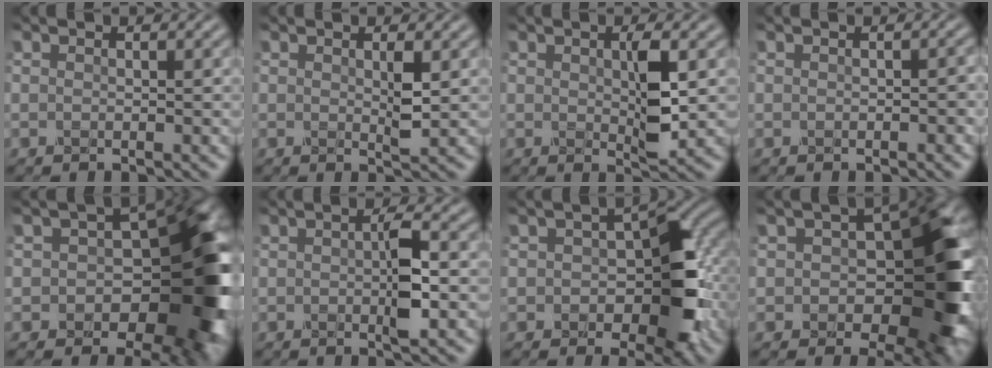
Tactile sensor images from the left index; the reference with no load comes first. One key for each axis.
{"total": 1.7, "fx": 0.4, "fy": 0.2, "fz": 1.6, "tx": -0.029, "ty": -0.003, "tz": 0.006}
{"total": 3.5, "fx": 0.5, "fy": 0.9, "fz": 3.4, "tx": -0.061, "ty": -0.004, "tz": 0.011}
{"total": 0.8, "fx": -0.1, "fy": 0.4, "fz": 0.7, "tx": -0.010, "ty": 0.001, "tz": 0.000}
{"total": 14.1, "fx": -2.7, "fy": 9.0, "fz": 10.5, "tx": -0.094, "ty": -0.013, "tz": -0.040}
{"total": 3.2, "fx": -0.2, "fy": 0.7, "fz": 3.1, "tx": -0.055, "ty": -0.001, "tz": -0.002}
{"total": 7.5, "fx": -1.3, "fy": 4.4, "fz": 5.9, "tx": -0.071, "ty": 0.007, "tz": -0.023}
{"total": 11.1, "fx": -1.2, "fy": 6.8, "fz": 8.7, "tx": -0.092, "ty": -0.001, "tz": -0.023}